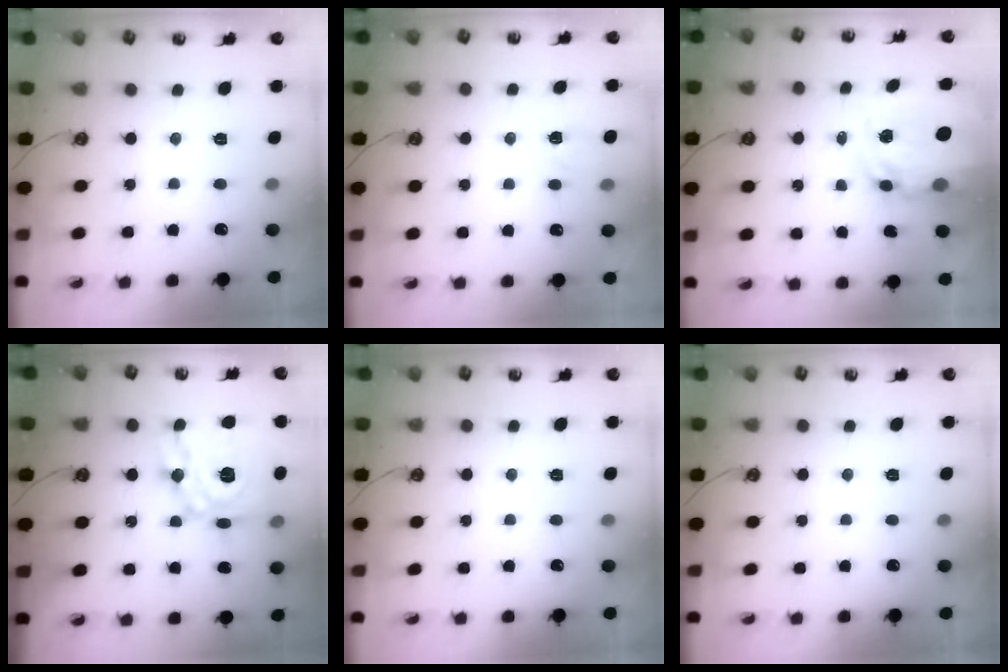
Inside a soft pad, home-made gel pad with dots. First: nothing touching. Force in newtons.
{"total": 4.4, "press": 4.4, "slide": 0.5}
{"total": 11.4, "press": 11.3, "slide": 0.9}
{"total": 18.0, "press": 18.0, "slide": 1.6}
{"total": 0.0}
{"total": 0.0}